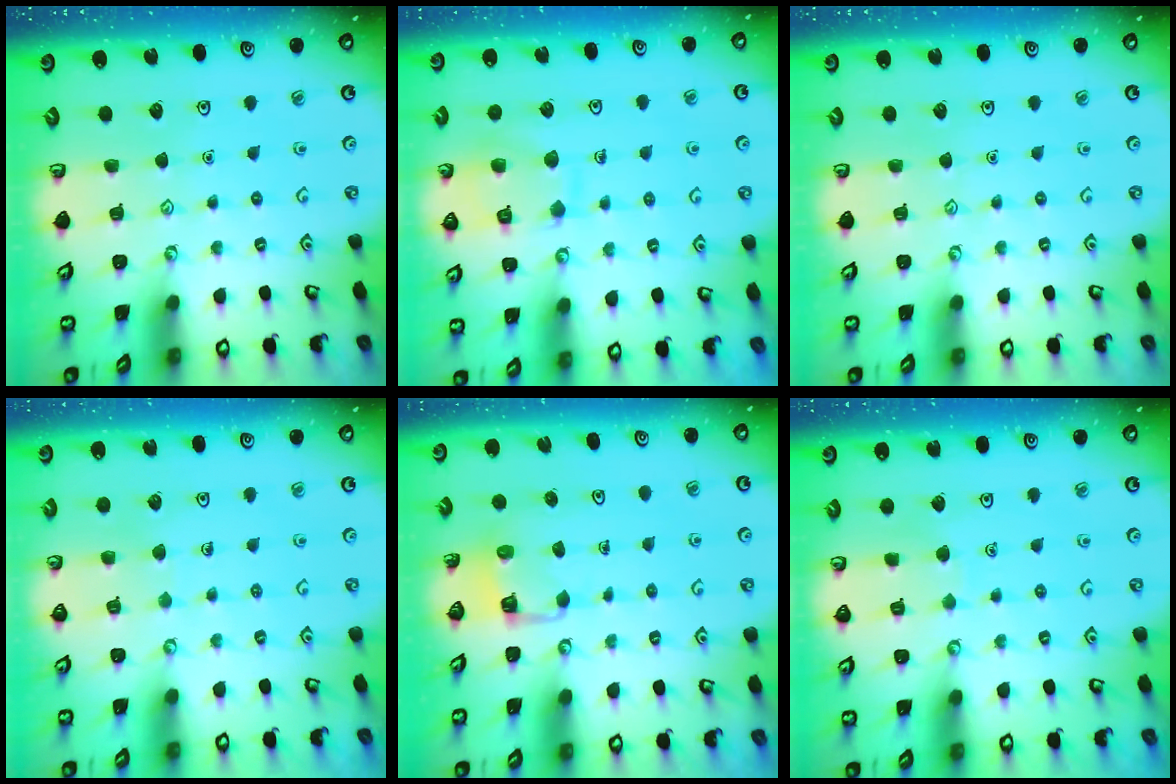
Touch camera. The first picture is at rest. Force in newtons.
{"total": 10.6, "press": 10.6, "slide": 0.9}
{"total": 0.0}
{"total": 3.6, "press": 3.6, "slide": 0.3}
{"total": 2.8, "press": 2.8, "slide": 0.2}
{"total": 3.2, "press": 3.2, "slide": 0.3}